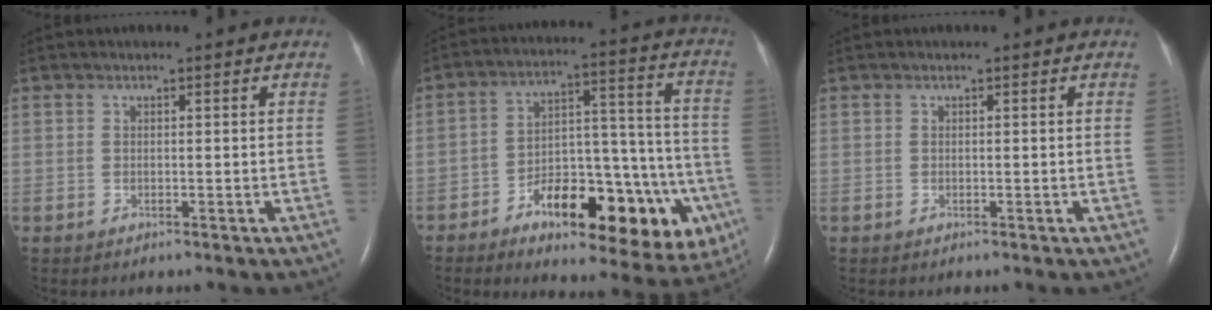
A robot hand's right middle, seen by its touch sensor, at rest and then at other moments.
{"total": 21.0, "force": [-9.5, 8.0, 16.9], "torque": [-0.182, 0.035, -0.124]}
{"total": 0.0}